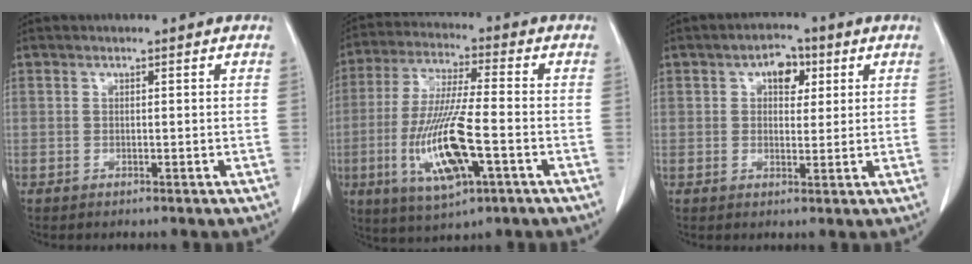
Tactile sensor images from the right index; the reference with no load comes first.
{"total": 13.2, "force": [-4.1, 1.8, 12.4], "torque": [-0.256, -0.018, -0.074]}
{"total": 4.5, "force": [1.8, 2.7, 3.1], "torque": [-0.043, 0.014, 0.026]}